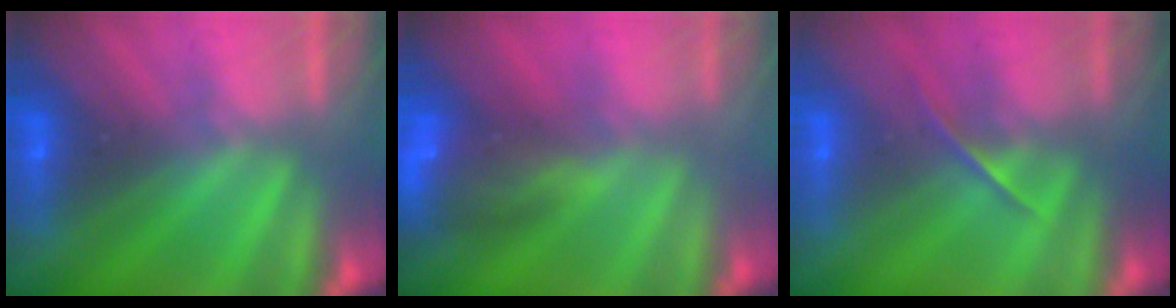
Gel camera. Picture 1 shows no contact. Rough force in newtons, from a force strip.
{"total": 7.7}
{"total": 1.4}